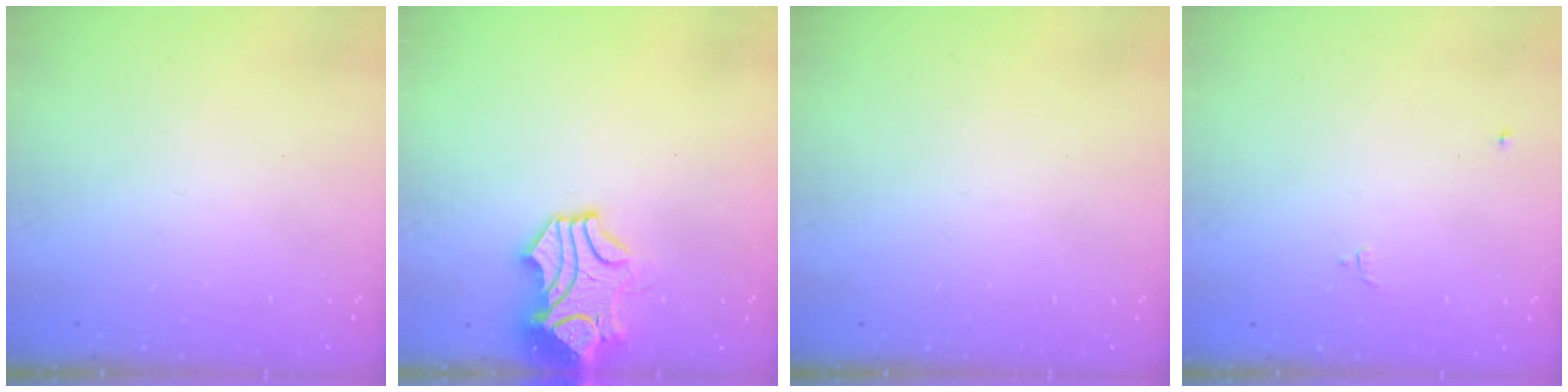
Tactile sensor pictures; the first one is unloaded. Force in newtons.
{"total": 2.7, "press": 2.3, "slide": 1.5}
{"total": 0.0}
{"total": 1.6, "press": 1.6, "slide": 0.3}